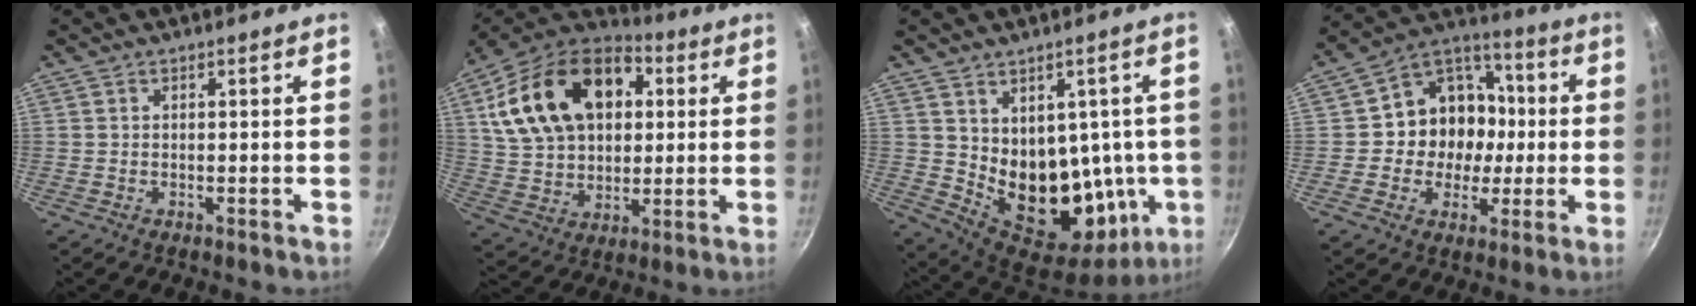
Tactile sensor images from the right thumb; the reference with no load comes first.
{"total": 24.7, "force": [6.5, 16.6, 17.1], "torque": [-0.289, 0.018, 0.109]}
{"total": 18.7, "force": [1.6, 12.9, 13.4], "torque": [-0.143, -0.035, 0.054]}
{"total": 14.9, "force": [-0.6, 12.8, 7.5], "torque": [-0.081, 0.034, -0.023]}